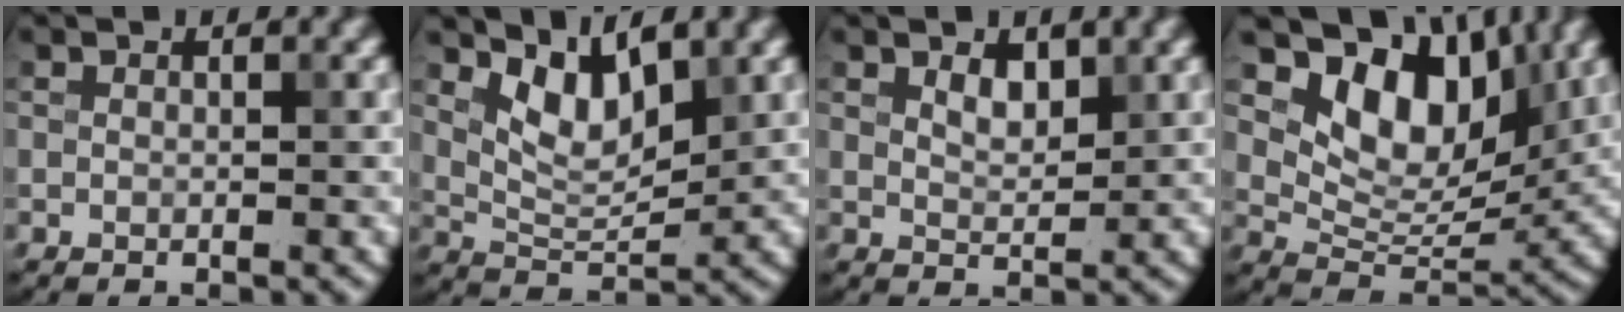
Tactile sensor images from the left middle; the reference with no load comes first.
{"total": 4.4, "force": [2.3, 2.0, 3.1], "torque": [-0.062, -0.009, 0.044]}
{"total": 1.8, "force": [1.1, 0.9, 1.1], "torque": [-0.020, -0.002, 0.022]}
{"total": 8.9, "force": [4.3, 5.4, 5.6], "torque": [-0.082, -0.015, 0.075]}